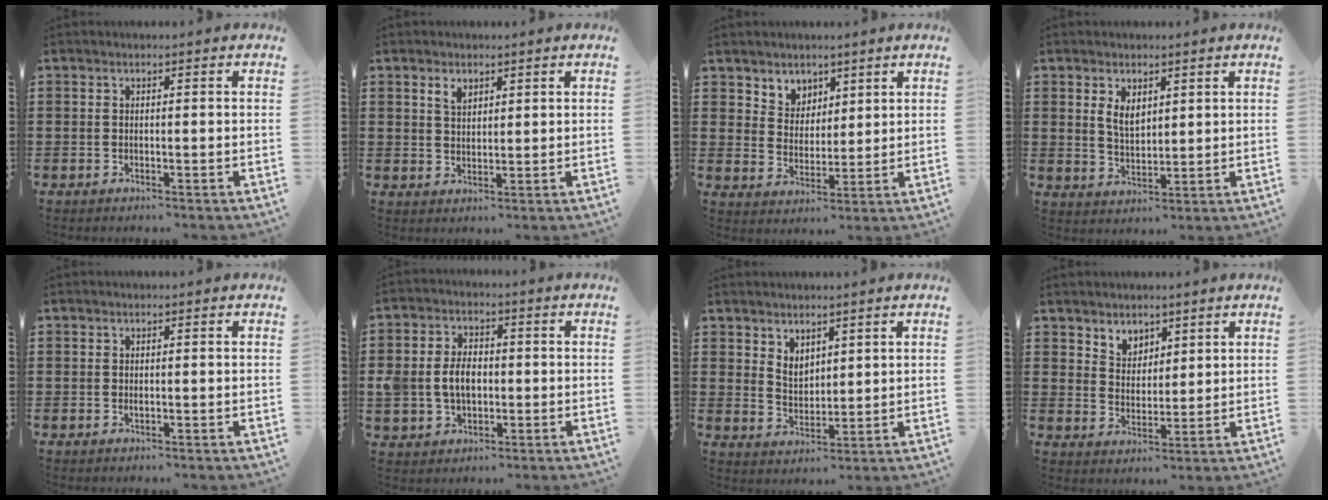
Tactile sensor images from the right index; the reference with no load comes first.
{"total": 2.4, "force": [1.6, 1.4, 1.1], "torque": [-0.027, 0.004, 0.030]}
{"total": 4.7, "force": [3.5, 3.2, -0.3], "torque": [-0.018, 0.001, 0.065]}
{"total": 3.7, "force": [1.8, 2.2, 2.3], "torque": [-0.044, 0.004, 0.031]}
{"total": 0.5, "force": [0.0, 0.3, 0.4], "torque": [-0.009, 0.001, 0.000]}
{"total": 5.6, "force": [-0.3, 4.2, 3.7], "torque": [-0.082, 0.005, -0.014]}
{"total": 3.5, "force": [2.6, 2.2, 0.7], "torque": [-0.024, 0.005, 0.050]}
{"total": 4.1, "force": [3.2, 2.5, 0.0], "torque": [-0.015, 0.001, 0.061]}